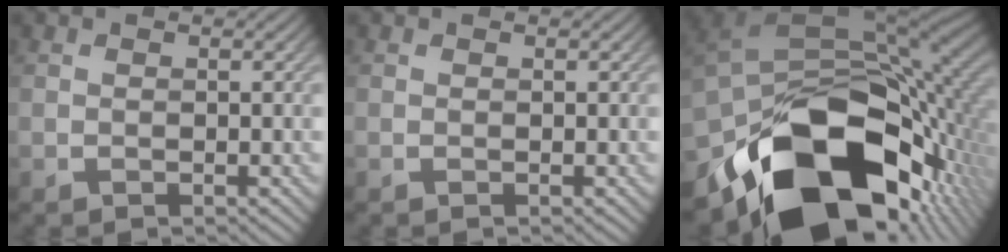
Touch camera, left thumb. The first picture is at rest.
{"total": 0.0}
{"total": 19.0, "force": [-8.9, 10.9, 12.7], "torque": [-0.223, -0.034, -0.134]}